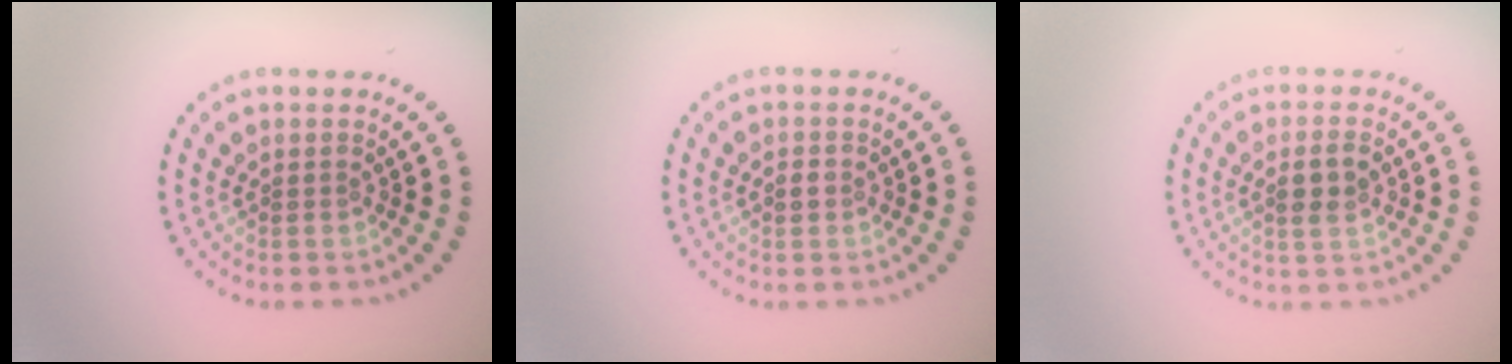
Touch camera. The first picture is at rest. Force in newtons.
{"total": 0.9, "press": 0.9, "slide": 0.2}
{"total": 2.4, "press": 2.3, "slide": 0.7}